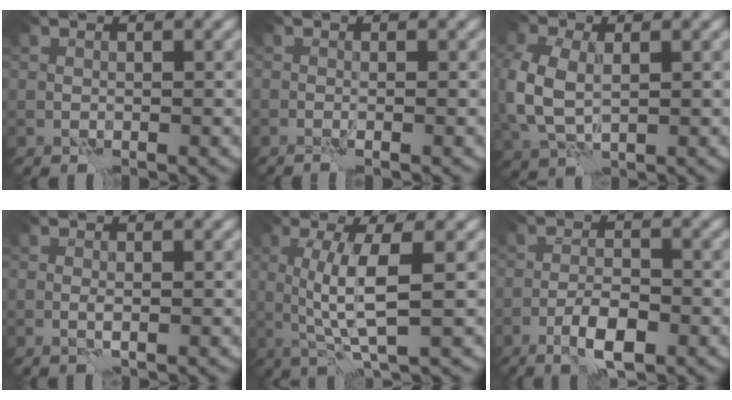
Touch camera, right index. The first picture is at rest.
{"total": 0.7, "force": [-0.4, -0.3, 0.5], "torque": [-0.019, 0.004, -0.009]}
{"total": 5.8, "force": [0.4, 3.8, 4.3], "torque": [-0.118, -0.004, 0.008]}
{"total": 0.7, "force": [0.1, 0.0, 0.7], "torque": [-0.017, -0.002, 0.002]}
{"total": 4.8, "force": [0.8, 0.8, 4.7], "torque": [-0.092, 0.000, 0.018]}
{"total": 3.6, "force": [-1.9, 1.0, 2.9], "torque": [-0.053, 0.003, -0.036]}